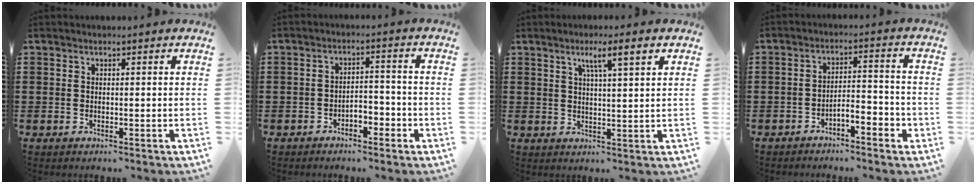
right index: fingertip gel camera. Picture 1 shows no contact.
{"total": 2.9, "force": [-2.1, 1.3, 1.5], "torque": [-0.030, 0.007, -0.043]}
{"total": 4.1, "force": [2.1, 0.0, 3.5], "torque": [-0.073, 0.002, 0.032]}
{"total": 3.2, "force": [-2.8, 0.7, 1.5], "torque": [-0.029, 0.010, -0.056]}